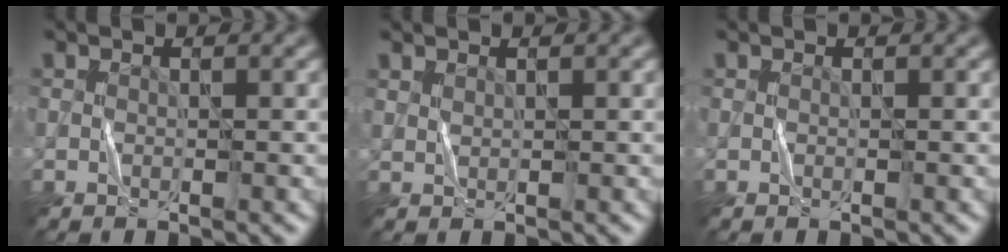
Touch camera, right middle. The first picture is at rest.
{"total": 0.8, "force": [0.7, 0.3, 0.2], "torque": [-0.010, 0.000, 0.019]}
{"total": 0.0}